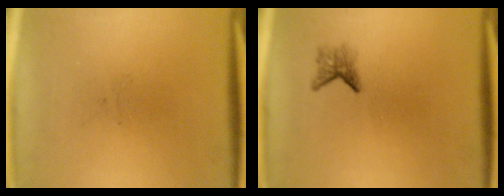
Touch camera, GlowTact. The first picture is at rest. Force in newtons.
{"total": 1.6}